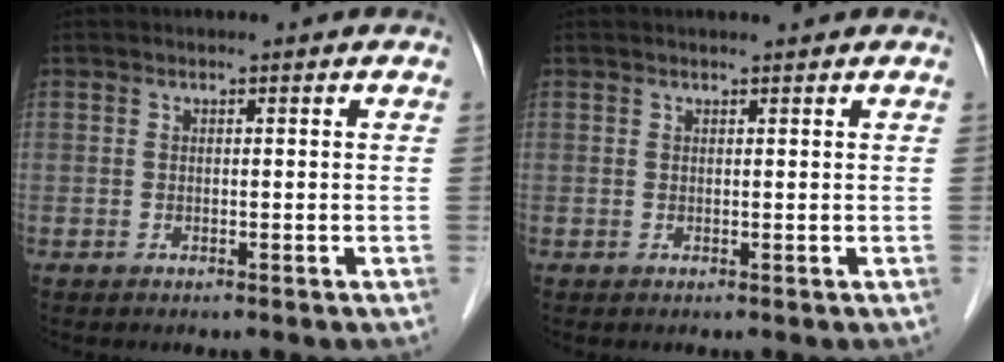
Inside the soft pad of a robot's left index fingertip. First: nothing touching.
{"total": 0.9, "force": [0.8, -0.1, 0.4], "torque": [-0.005, 0.003, 0.015]}